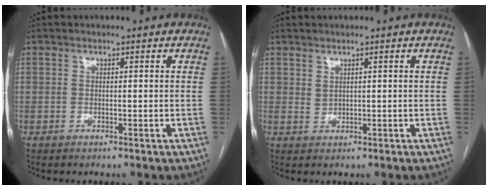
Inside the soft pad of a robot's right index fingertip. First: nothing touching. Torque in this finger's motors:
{"motor_torque": [-0.05, -0.01, 0.06, 0.00]}